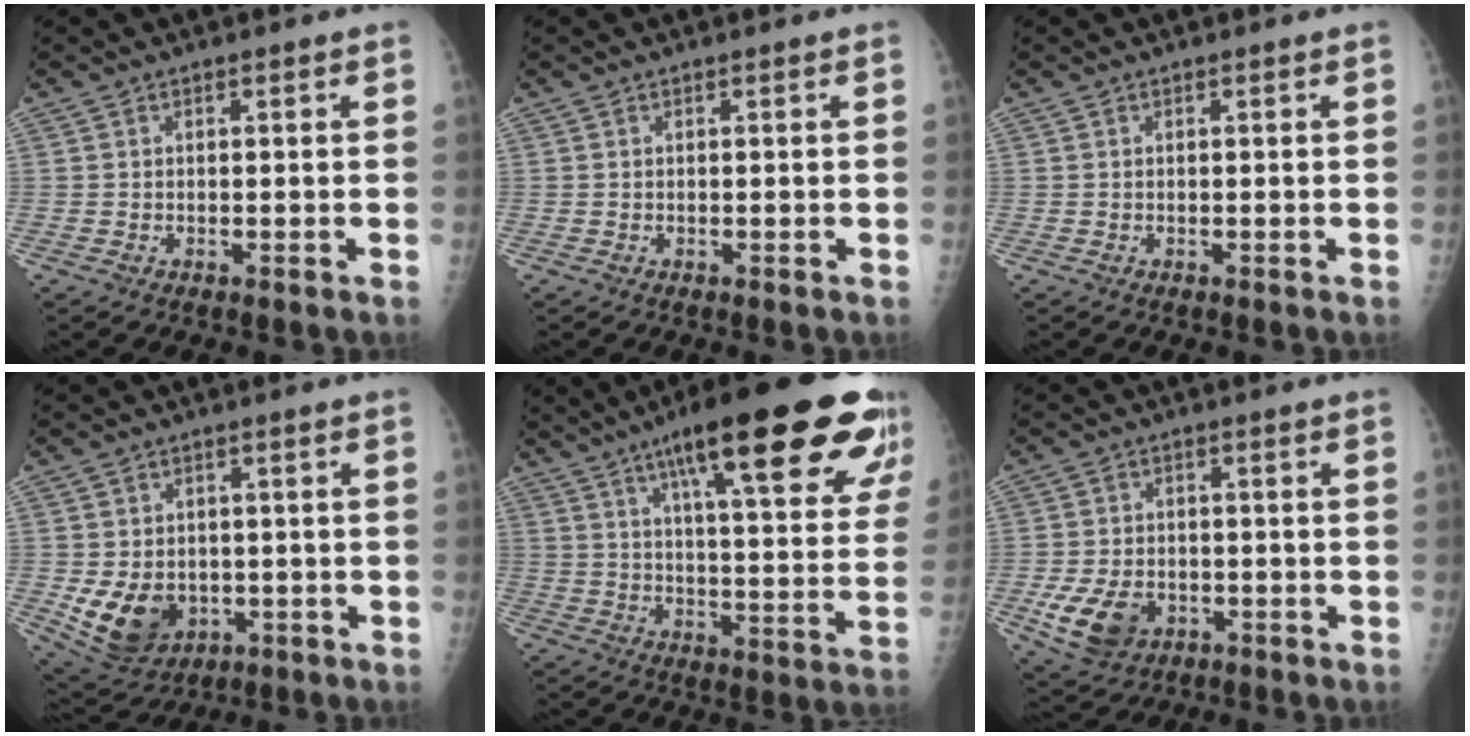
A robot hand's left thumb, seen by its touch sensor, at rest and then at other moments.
{"total": 0.0}
{"total": 0.0}
{"total": 10.6, "force": [-2.0, 8.4, 6.2], "torque": [-0.093, -0.001, -0.009]}
{"total": 28.4, "force": [16.7, 5.9, 22.2], "torque": [-0.284, -0.030, 0.233]}
{"total": 9.0, "force": [-3.1, 6.4, 5.5], "torque": [-0.101, 0.006, -0.044]}